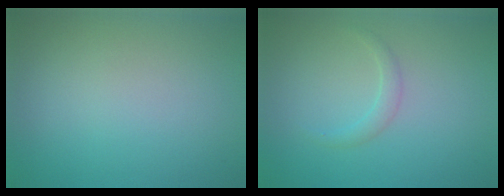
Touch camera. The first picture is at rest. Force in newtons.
{"total": 1.1, "press": 1.1, "slide": 0.2}